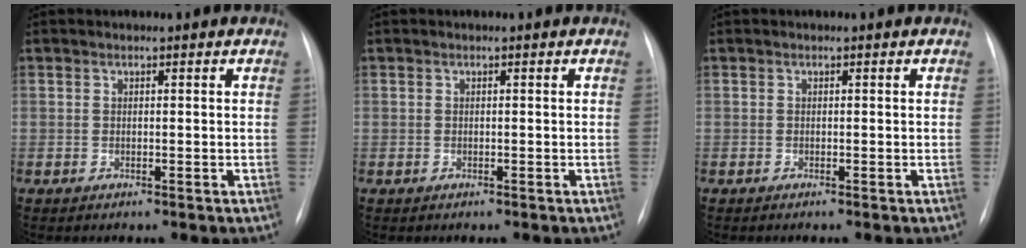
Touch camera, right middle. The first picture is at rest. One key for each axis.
{"total": 0.0}
{"total": 0.0}